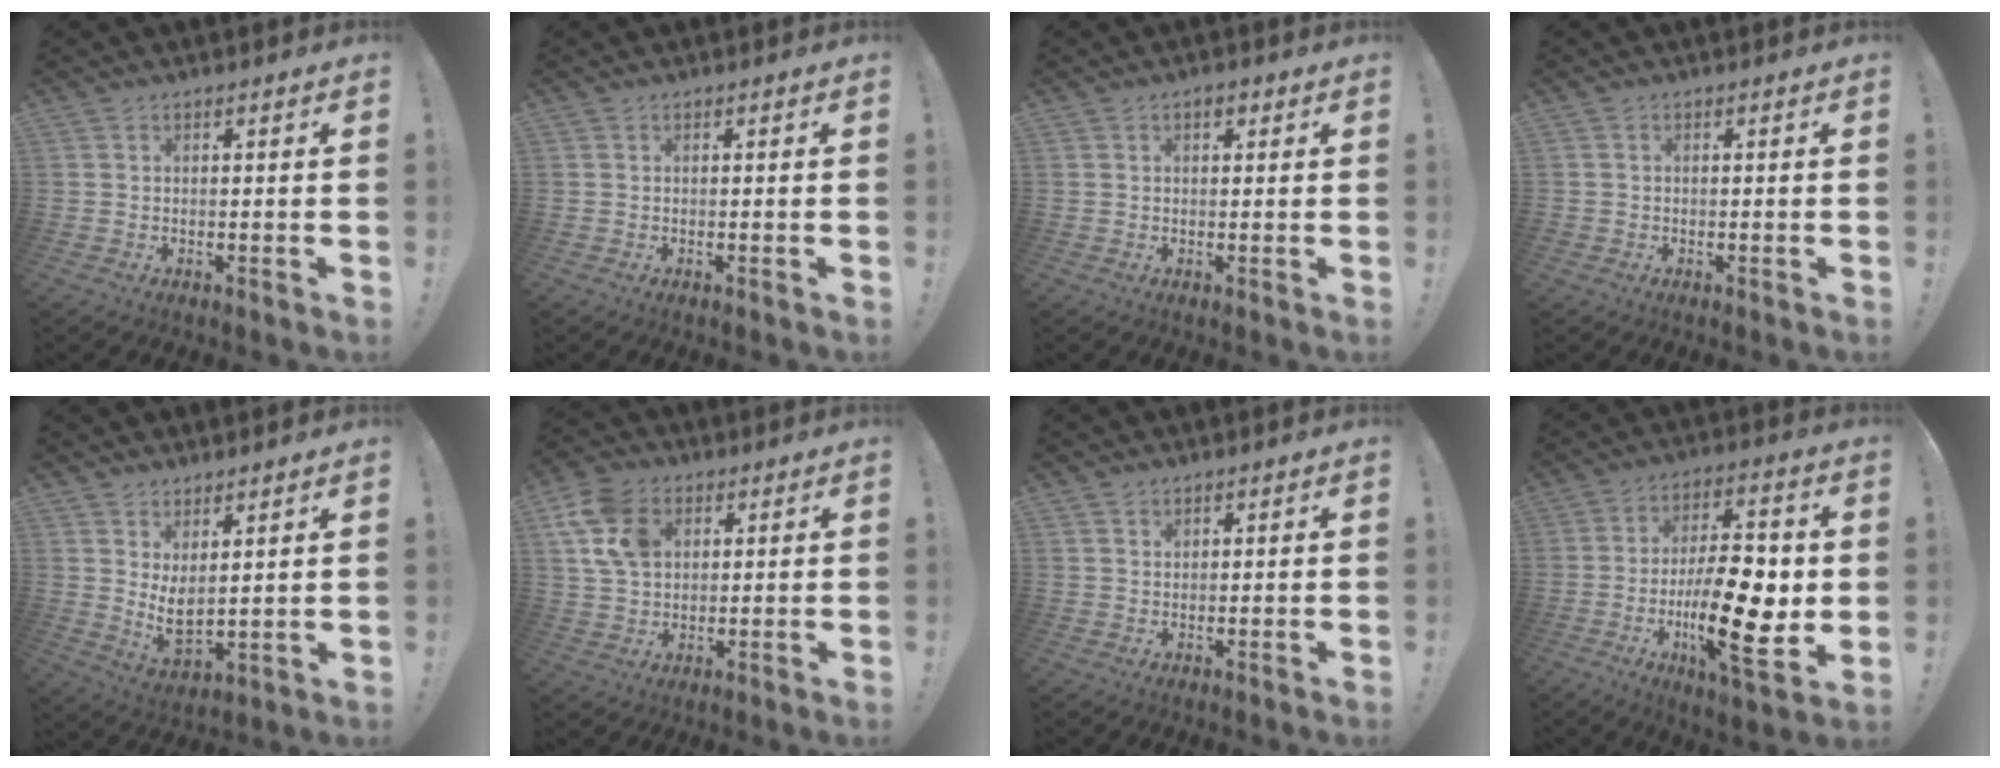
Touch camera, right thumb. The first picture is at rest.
{"total": 0.0}
{"total": 1.9, "force": [0.9, 1.1, 1.3], "torque": [-0.016, -0.001, 0.013]}
{"total": 0.9, "force": [-0.4, 0.9, 0.1], "torque": [-0.008, 0.005, -0.005]}
{"total": 6.7, "force": [3.4, 3.3, 4.7], "torque": [-0.056, -0.042, 0.066]}
{"total": 12.5, "force": [4.2, 9.0, 7.5], "torque": [-0.138, -0.003, 0.086]}
{"total": 1.3, "force": [1.0, 0.7, 0.2], "torque": [0.010, -0.008, 0.017]}
{"total": 21.1, "force": [-3.6, 7.8, 19.3], "torque": [-0.338, 0.006, -0.058]}